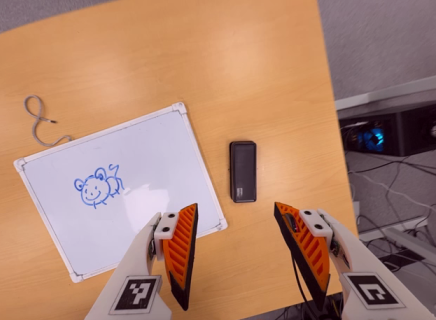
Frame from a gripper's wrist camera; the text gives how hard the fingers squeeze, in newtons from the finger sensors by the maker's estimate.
{"total": 0.0}